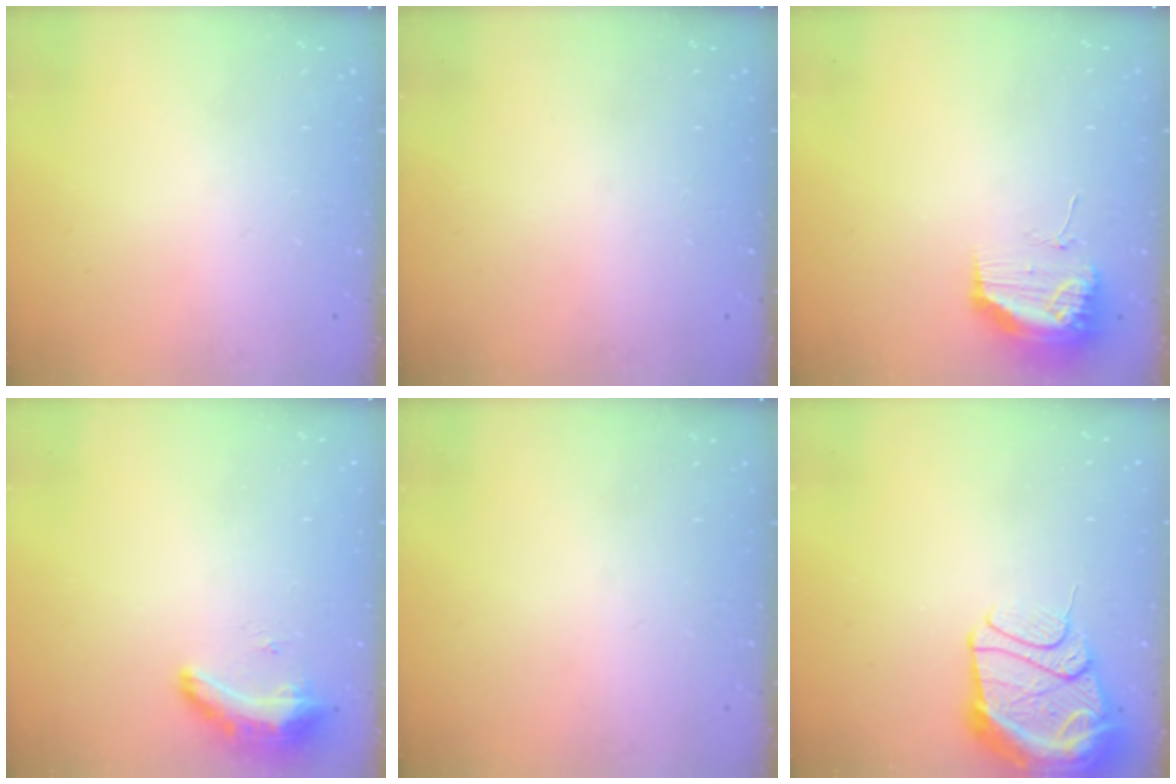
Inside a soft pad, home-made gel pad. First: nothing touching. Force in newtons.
{"total": 15.1, "press": 2.1, "slide": 14.9}
{"total": 17.0, "press": 13.3, "slide": 10.6}
{"total": 8.4, "press": 8.3, "slide": 1.3}
{"total": 0.0}
{"total": 14.8, "press": 14.7, "slide": 1.7}